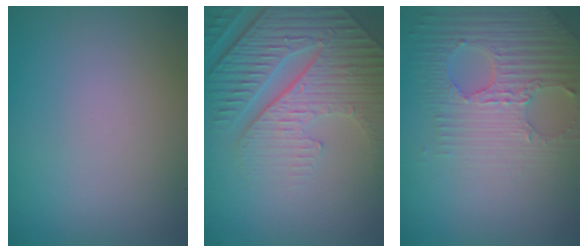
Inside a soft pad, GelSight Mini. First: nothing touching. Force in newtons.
{"total": 6.9, "press": 5.6, "slide": 4.0}
{"total": 5.2, "press": 4.5, "slide": 2.5}